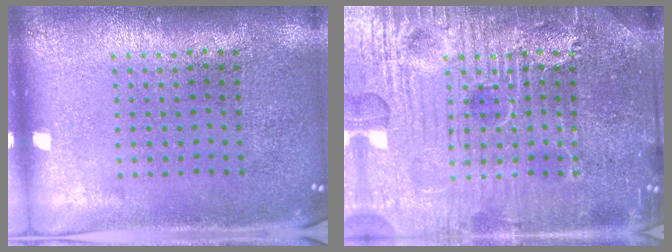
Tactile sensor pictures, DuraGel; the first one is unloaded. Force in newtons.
{"total": 7.8, "press": 7.7, "slide": 0.8}